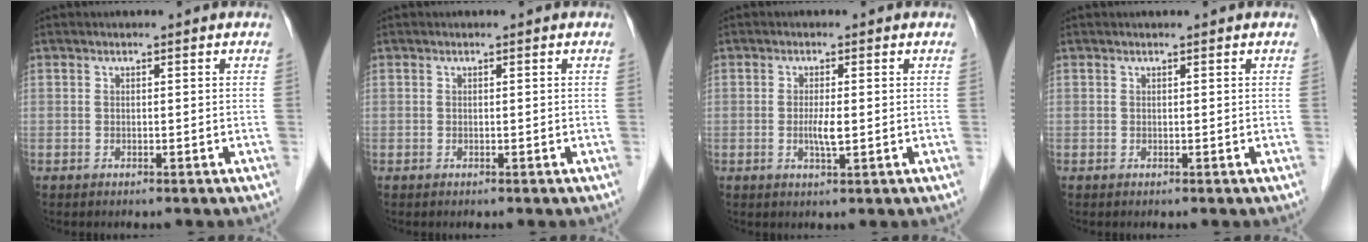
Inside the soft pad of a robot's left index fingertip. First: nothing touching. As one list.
[{"total": 0.0}, {"total": 2.5, "force": [-0.2, 0.3, 2.5], "torque": [-0.051, -0.004, -0.003]}, {"total": 0.8, "force": [0.7, 0.0, 0.4], "torque": [-0.004, 0.012, 0.012]}]